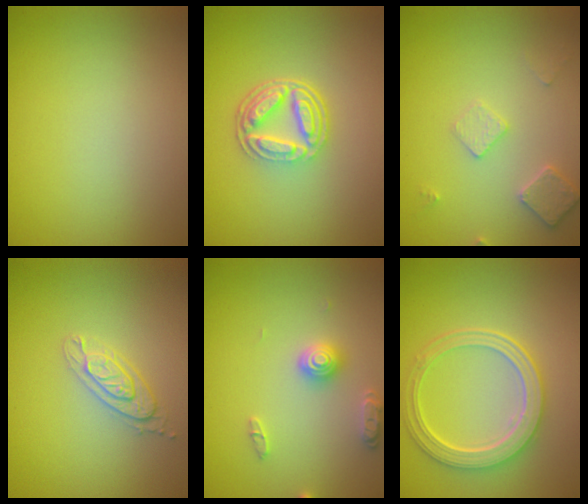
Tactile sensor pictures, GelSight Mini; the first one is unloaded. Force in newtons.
{"total": 4.7, "press": 3.4, "slide": 3.2}
{"total": 2.5, "press": 2.4, "slide": 0.4}
{"total": 2.1, "press": 2.1, "slide": 0.3}
{"total": 2.8, "press": 2.8, "slide": 0.3}
{"total": 4.9, "press": 4.0, "slide": 2.9}